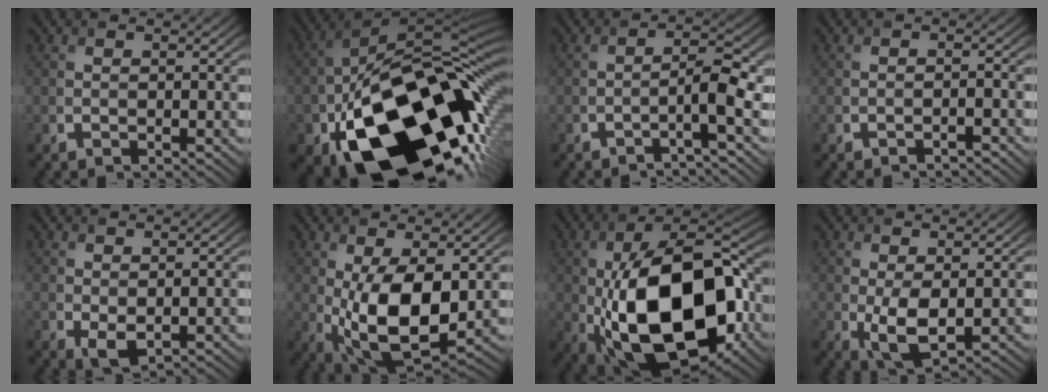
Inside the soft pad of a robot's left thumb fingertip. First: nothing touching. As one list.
[{"total": 21.4, "force": [-8.7, 12.8, 14.7], "torque": [-0.263, -0.053, -0.120]}, {"total": 2.9, "force": [-1.4, 0.1, 2.5], "torque": [-0.039, 0.016, -0.039]}, {"total": 0.9, "force": [-0.8, 0.0, 0.3], "torque": [-0.001, 0.007, -0.019]}, {"total": 1.6, "force": [0.1, 0.9, 1.4], "torque": [-0.034, -0.007, 0.008]}, {"total": 9.8, "force": [-0.2, 4.6, 8.6], "torque": [-0.176, -0.012, 0.004]}, {"total": 18.8, "force": [-3.1, 10.1, 15.5], "torque": [-0.278, -0.009, -0.058]}, {"total": 4.2, "force": [-0.1, 1.8, 3.8], "torque": [-0.083, -0.007, 0.003]}]